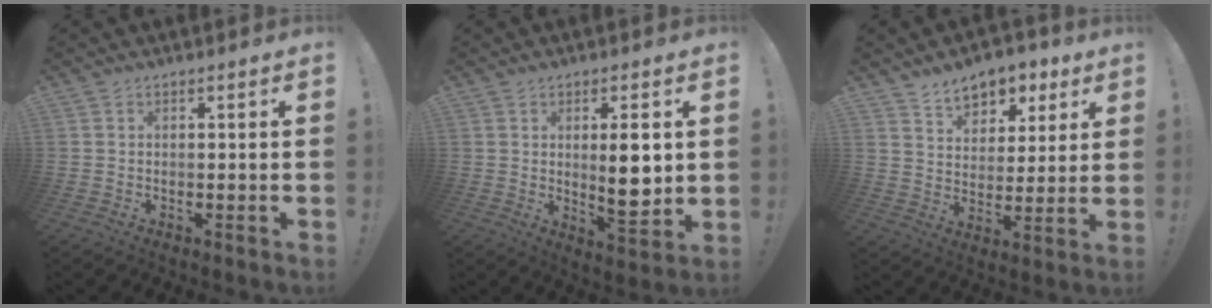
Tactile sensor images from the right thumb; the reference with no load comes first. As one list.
[{"total": 9.5, "force": [1.5, 2.6, 9.0], "torque": [-0.126, -0.016, 0.019]}, {"total": 9.4, "force": [6.5, 6.0, 3.2], "torque": [-0.043, -0.044, 0.121]}]